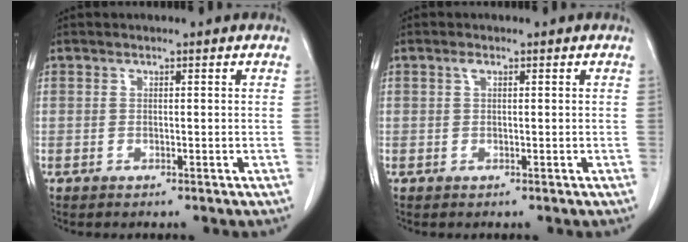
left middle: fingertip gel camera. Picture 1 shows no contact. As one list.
[{"total": 0.8, "force": [0.4, 0.3, 0.6], "torque": [-0.013, 0.003, 0.006]}]